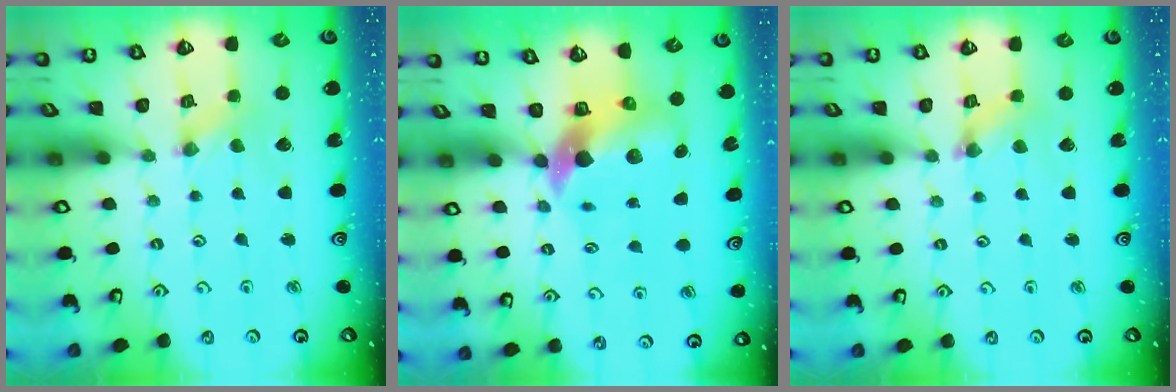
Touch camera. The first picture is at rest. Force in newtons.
{"total": 8.6, "press": 8.5, "slide": 1.5}
{"total": 2.4, "press": 2.4, "slide": 0.2}